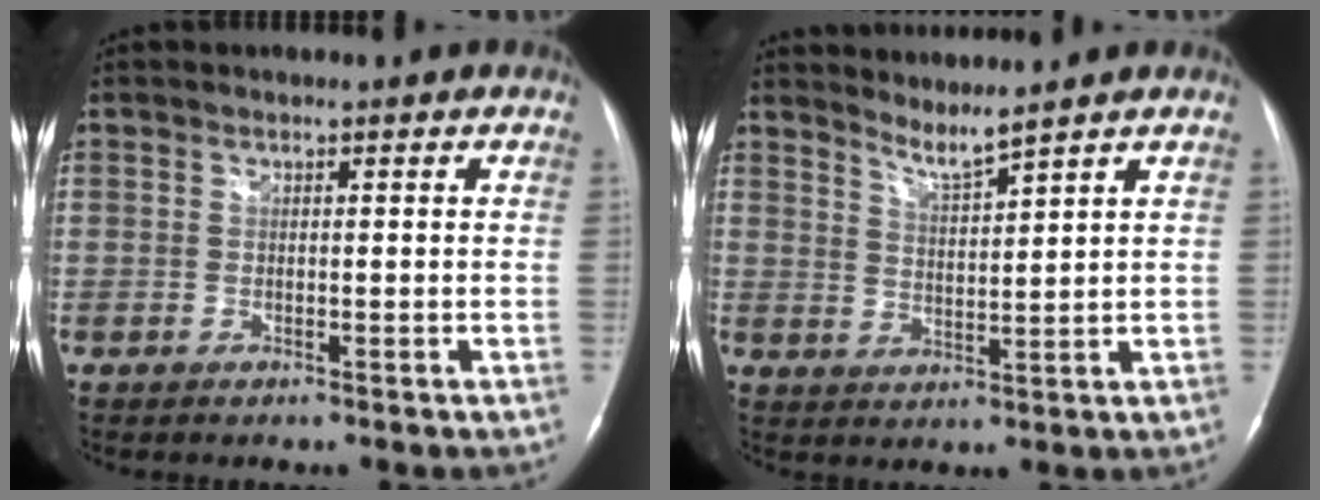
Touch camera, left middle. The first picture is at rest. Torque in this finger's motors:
{"motor_torque": [-0.07, -0.22, -0.08, 0.01]}